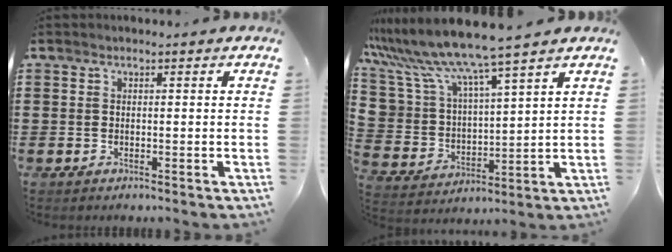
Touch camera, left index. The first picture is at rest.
{"total": 8.8, "force": [7.8, 1.0, 4.0], "torque": [-0.112, -0.048, 0.133]}